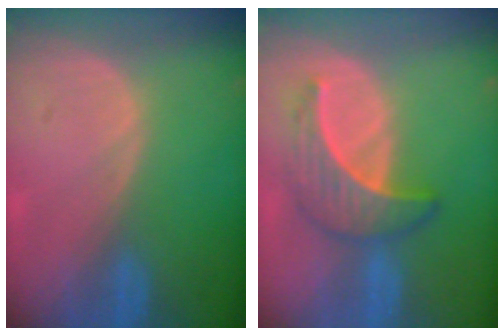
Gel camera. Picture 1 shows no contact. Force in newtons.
{"total": 6.9, "press": 6.2, "slide": 3.0}